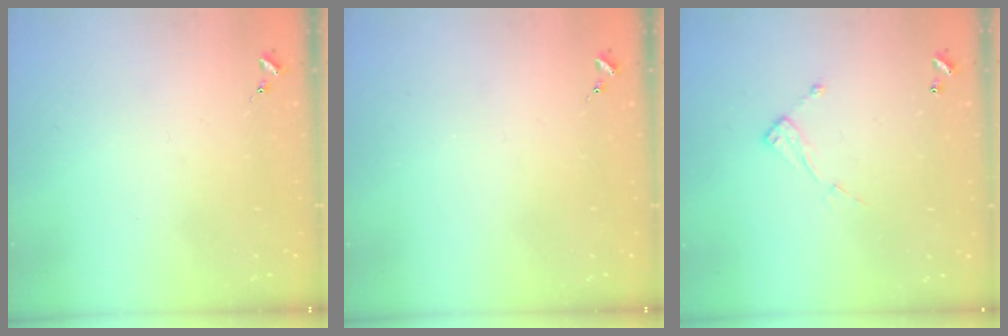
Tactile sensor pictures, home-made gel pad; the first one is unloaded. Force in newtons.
{"total": 0.0}
{"total": 7.1, "press": 7.1, "slide": 0.3}